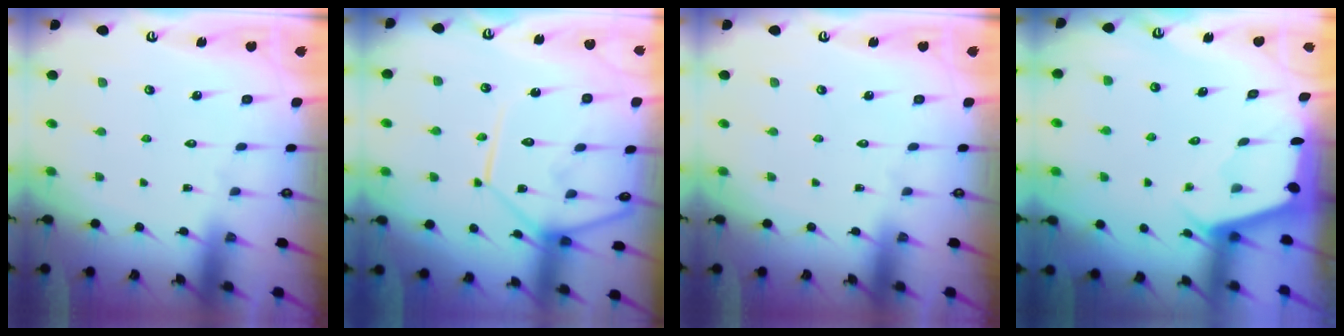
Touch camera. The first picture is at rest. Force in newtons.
{"total": 14.0, "press": 14.0, "slide": 1.0}
{"total": 0.0}
{"total": 2.1, "press": 2.0, "slide": 0.3}